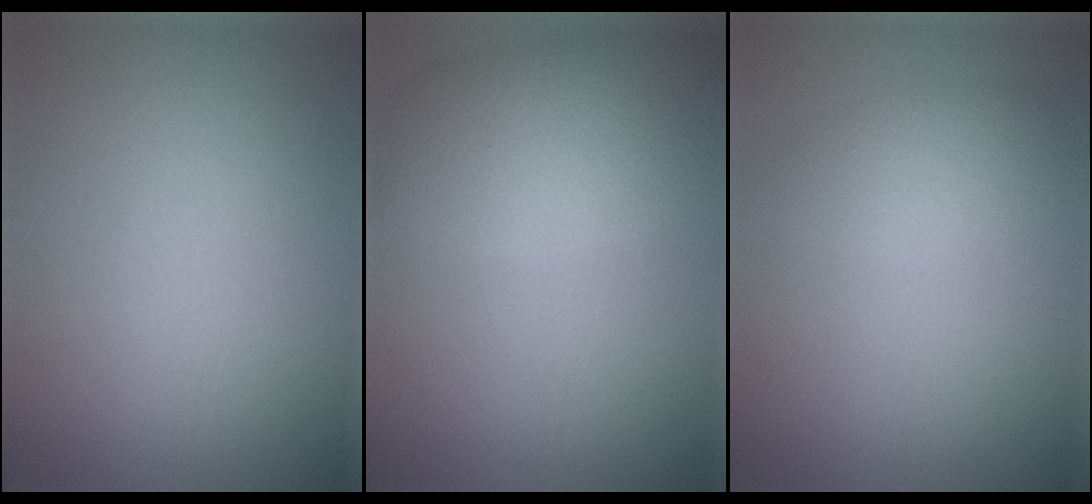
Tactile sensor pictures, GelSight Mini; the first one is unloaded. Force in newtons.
{"total": 5.9, "press": 5.9, "slide": 0.1}
{"total": 2.2, "press": 2.2, "slide": 0.2}